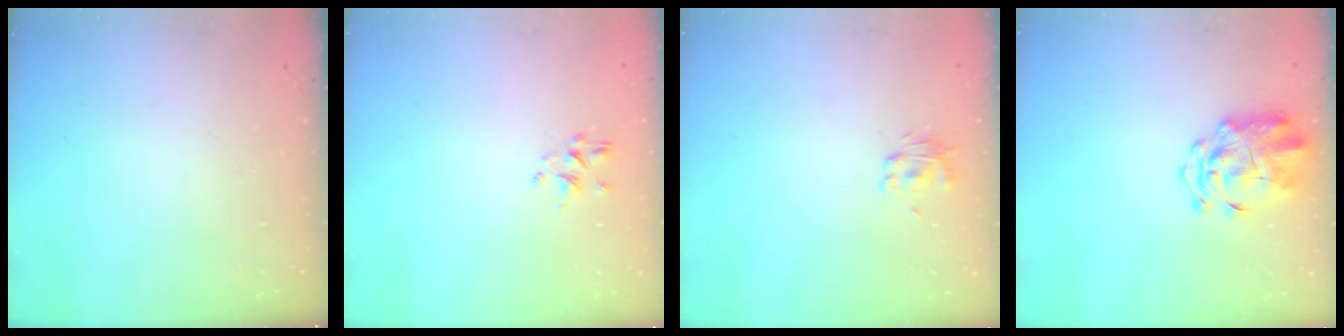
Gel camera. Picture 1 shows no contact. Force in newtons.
{"total": 1.5, "press": 1.4, "slide": 0.7}
{"total": 2.9, "press": 2.8, "slide": 0.7}
{"total": 3.6, "press": 3.4, "slide": 1.3}